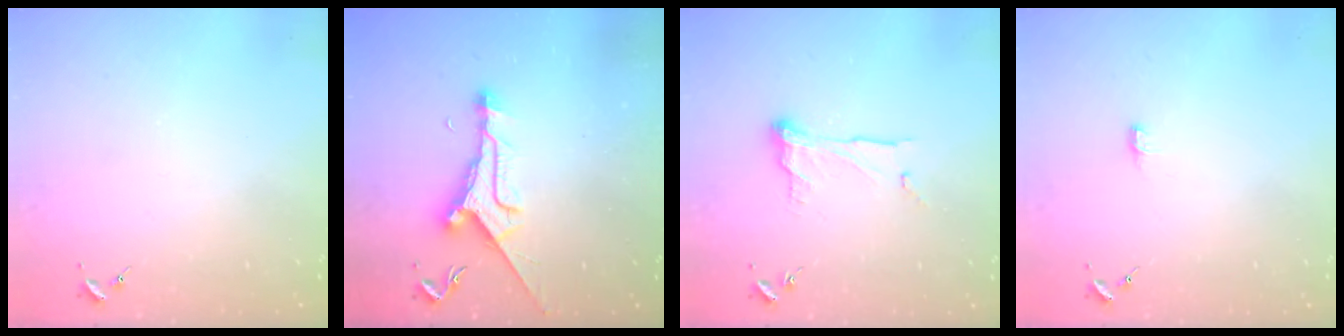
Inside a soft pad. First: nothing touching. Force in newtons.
{"total": 9.6, "press": 9.6, "slide": 0.8}
{"total": 9.8, "press": 9.8, "slide": 0.7}
{"total": 3.3, "press": 3.3, "slide": 0.3}